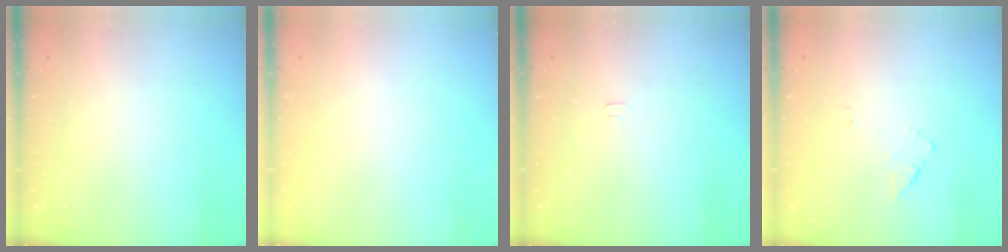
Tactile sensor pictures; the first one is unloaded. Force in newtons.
{"total": 1.8, "press": 1.7, "slide": 0.1}
{"total": 4.0, "press": 4.0, "slide": 0.6}
{"total": 4.2, "press": 4.2, "slide": 0.4}